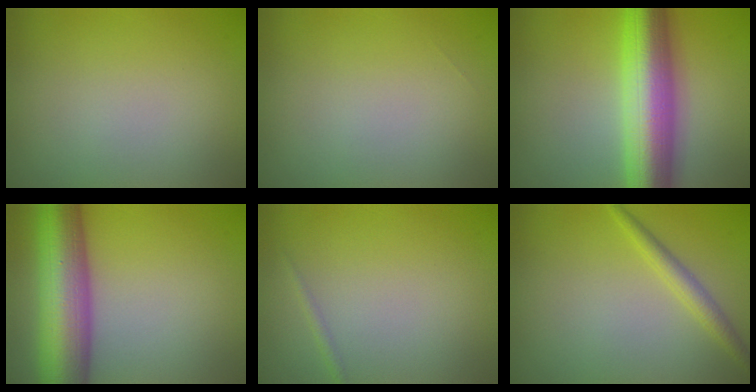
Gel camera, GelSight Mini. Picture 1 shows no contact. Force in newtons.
{"total": 0.0}
{"total": 10.1, "press": 10.1, "slide": 0.1}
{"total": 10.8, "press": 10.8, "slide": 0.4}
{"total": 0.6, "press": 0.6, "slide": 0.1}
{"total": 1.9, "press": 1.9, "slide": 0.1}